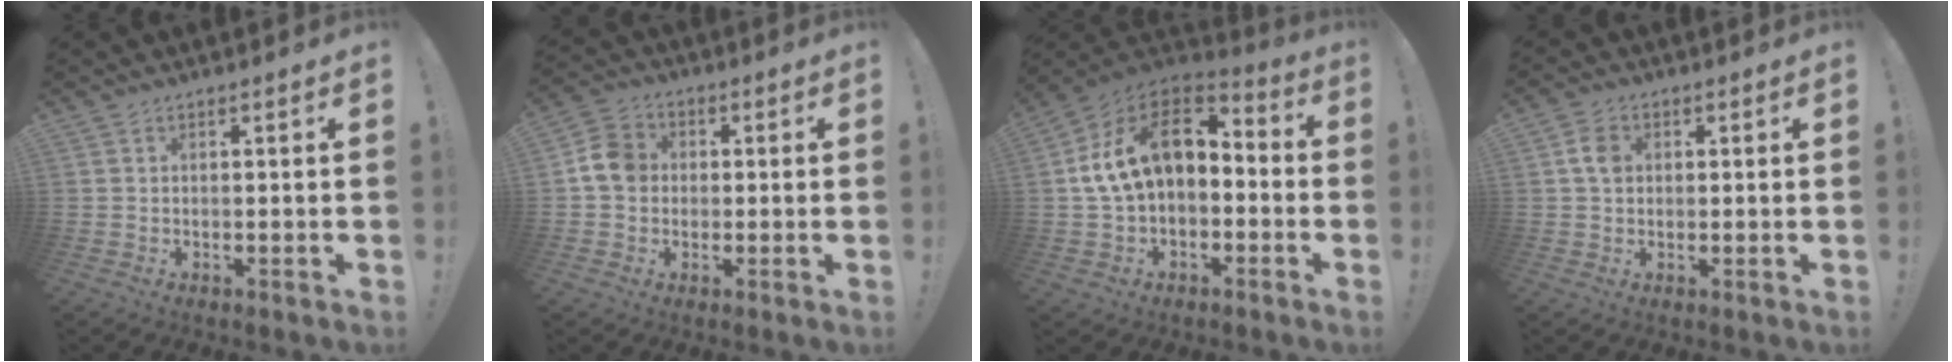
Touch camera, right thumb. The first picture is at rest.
{"total": 8.6, "force": [0.6, 7.3, 4.4], "torque": [-0.065, 0.016, 0.015]}
{"total": 17.4, "force": [3.6, 11.4, 12.7], "torque": [-0.217, 0.011, 0.072]}
{"total": 5.4, "force": [0.9, 4.1, 3.3], "torque": [-0.042, 0.004, 0.017]}